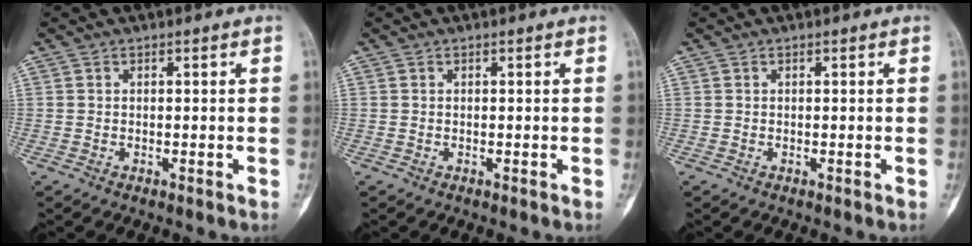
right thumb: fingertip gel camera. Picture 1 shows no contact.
{"total": 0.0}
{"total": 0.0}